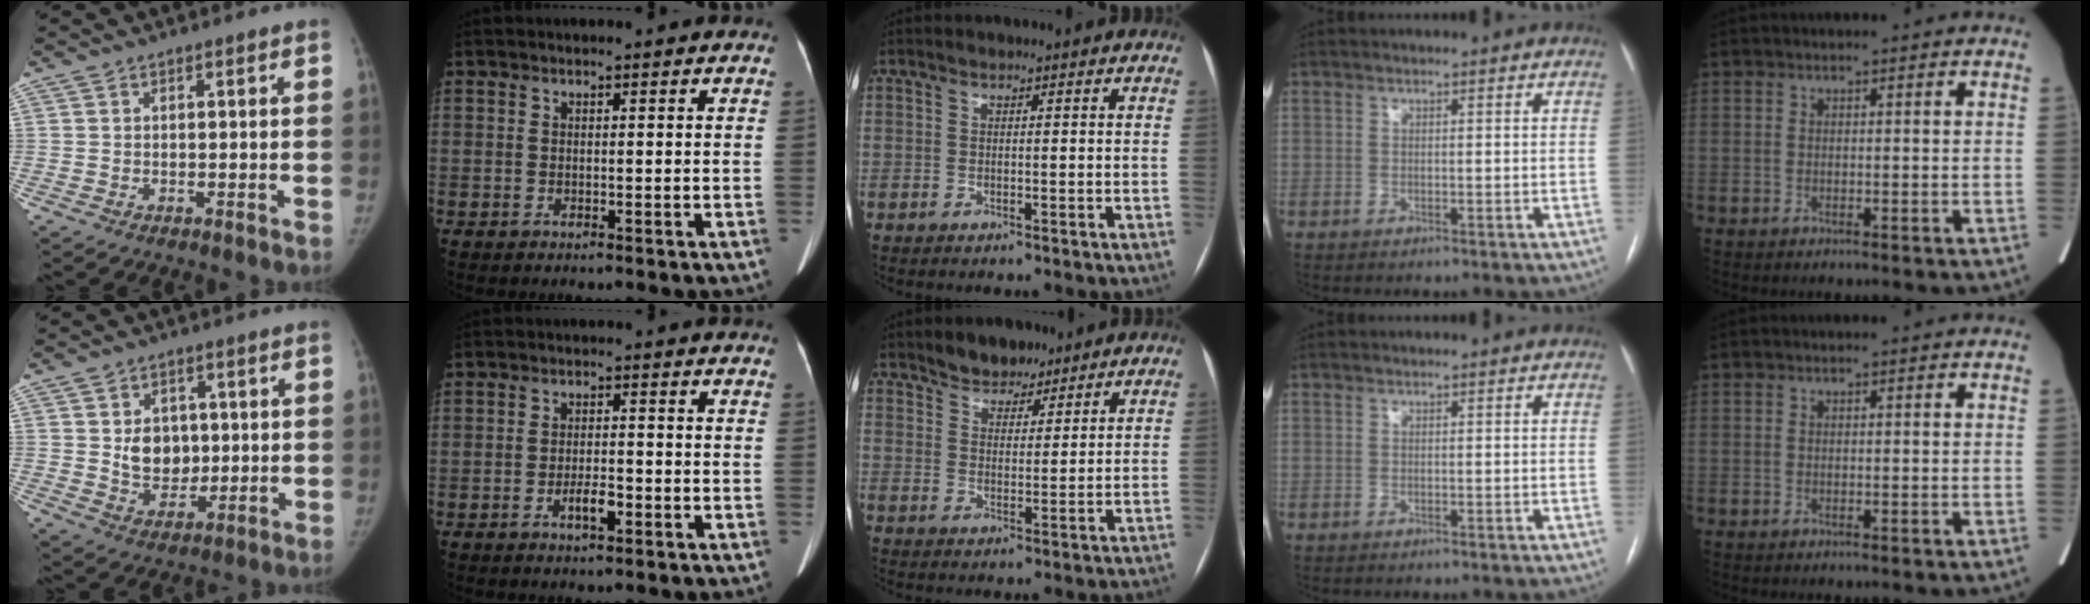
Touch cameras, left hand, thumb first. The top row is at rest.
{"thumb": {"total": 8.0, "force": [0.9, 6.5, 4.7], "torque": [-0.029, -0.006, 0.023]}, "index": {"total": 3.1, "force": [-1.5, 0.9, 2.5], "torque": [-0.049, 0.001, -0.023]}, "middle": {"total": 5.5, "force": [4.5, 2.8, 1.5], "torque": [-0.022, 0.005, 0.078]}}